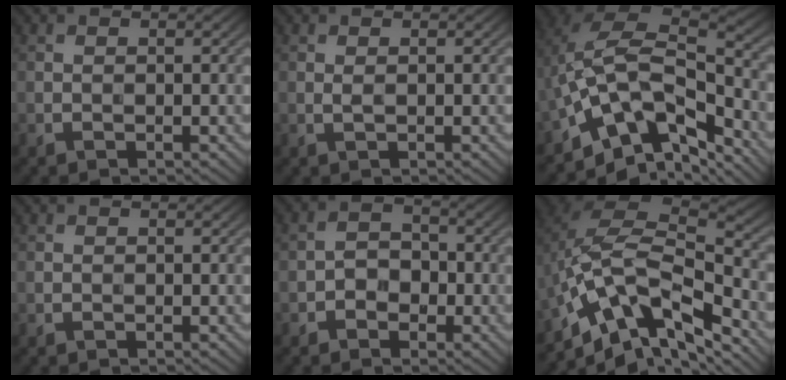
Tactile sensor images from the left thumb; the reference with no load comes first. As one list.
[{"total": 0.7, "force": [0.1, 0.2, 0.7], "torque": [-0.018, 0.000, 0.001]}, {"total": 13.5, "force": [-7.0, 7.2, 9.1], "torque": [-0.187, 0.005, -0.124]}, {"total": 0.0}, {"total": 3.0, "force": [-1.4, 2.2, 1.5], "torque": [-0.021, 0.009, -0.029]}, {"total": 13.7, "force": [-7.0, 6.2, 10.0], "torque": [-0.210, 0.008, -0.131]}]